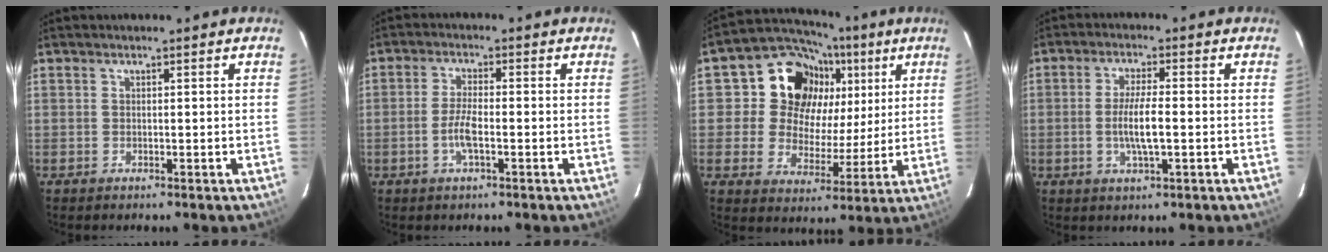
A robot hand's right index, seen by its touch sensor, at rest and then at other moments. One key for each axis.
{"total": 4.4, "fx": -1.5, "fy": 1.0, "fz": 4.1, "tx": -0.087, "ty": 0.001, "tz": -0.031}
{"total": 16.3, "fx": 6.3, "fy": 13.7, "fz": 6.2, "tx": -0.149, "ty": 0.043, "tz": 0.105}
{"total": 6.1, "fx": -1.0, "fy": 0.9, "fz": 6.0, "tx": -0.115, "ty": -0.004, "tz": -0.019}